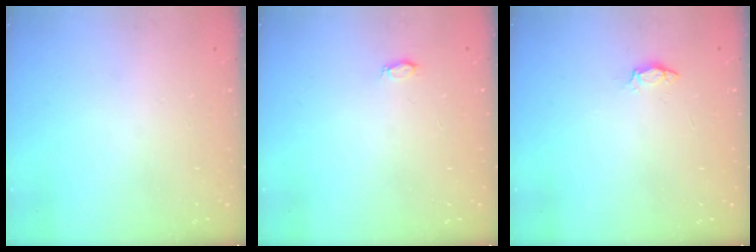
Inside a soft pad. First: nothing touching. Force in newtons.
{"total": 2.7, "press": 2.7, "slide": 0.3}
{"total": 3.1, "press": 3.1, "slide": 0.3}